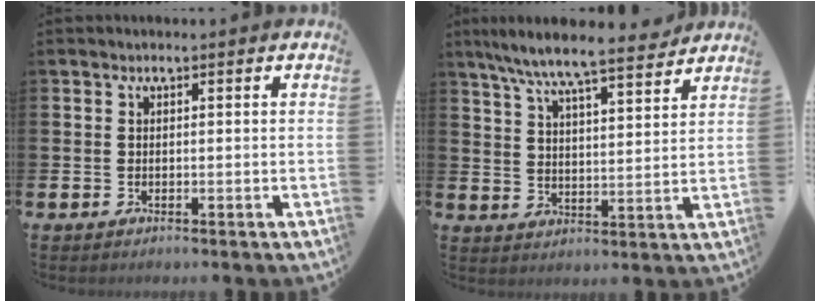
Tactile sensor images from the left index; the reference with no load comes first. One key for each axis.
{"total": 8.3, "fx": 7.7, "fy": 0.6, "fz": 3.0, "tx": -0.084, "ty": -0.050, "tz": 0.134}